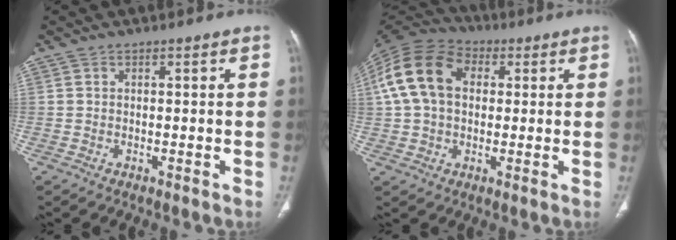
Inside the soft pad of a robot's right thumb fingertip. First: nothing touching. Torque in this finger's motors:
{"motor_torque": [0.27, 0.34, 0.91, -0.59, 0.44]}